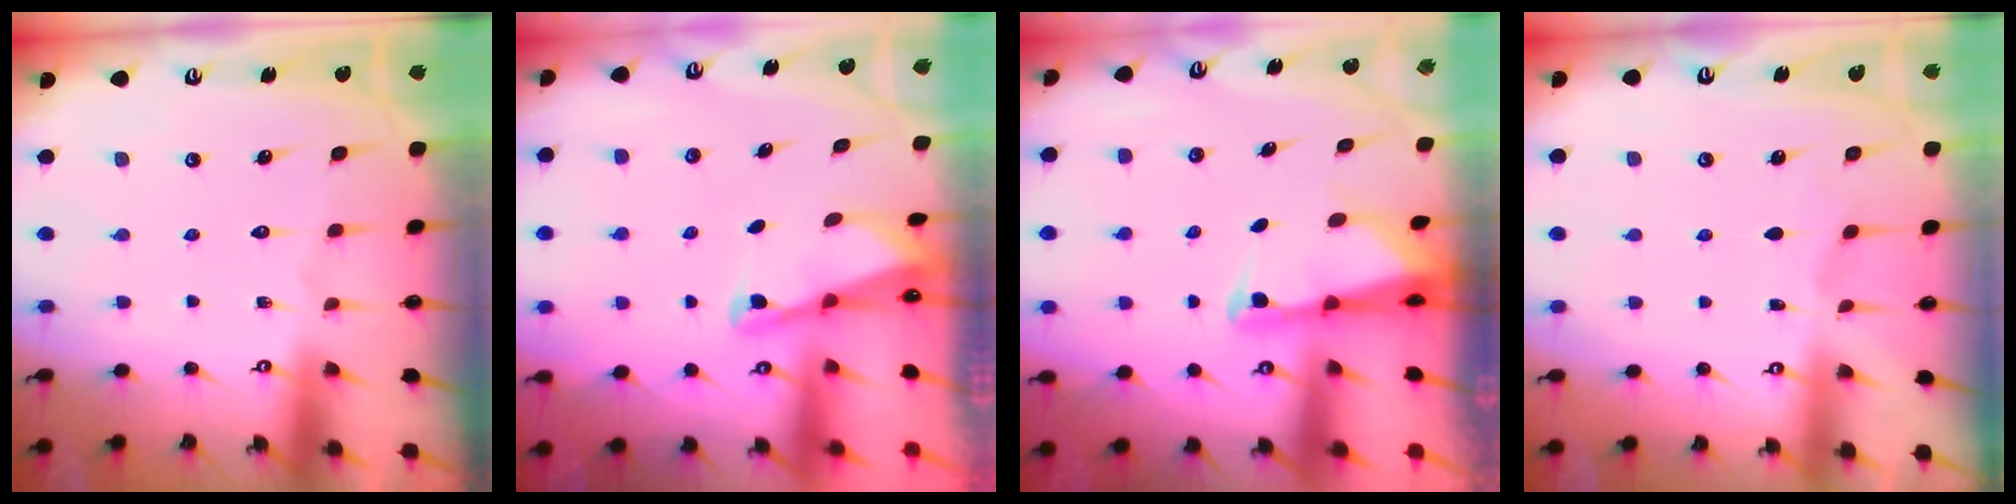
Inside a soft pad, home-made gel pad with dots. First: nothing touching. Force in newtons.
{"total": 2.0, "press": 2.0, "slide": 0.2}
{"total": 2.6, "press": 2.6, "slide": 0.5}
{"total": 2.3, "press": 2.3, "slide": 0.4}